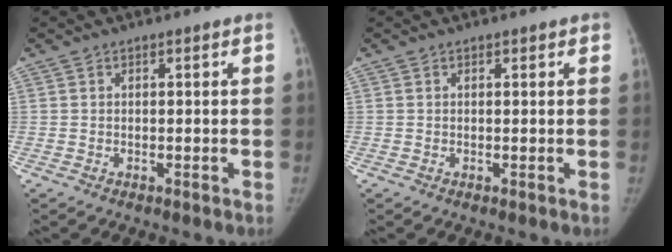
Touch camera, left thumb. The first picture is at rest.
{"total": 0.7, "force": [0.5, 0.5, 0.2], "torque": [0.004, -0.002, 0.004]}